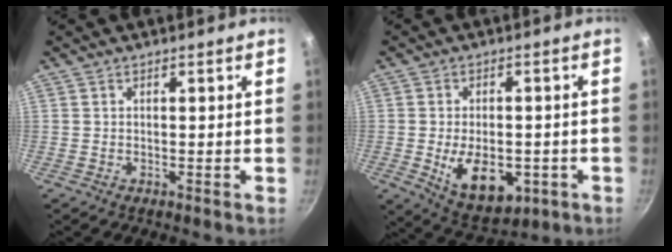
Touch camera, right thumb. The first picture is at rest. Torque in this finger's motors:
{"motor_torque": [-0.20, 0.93, -0.01, 0.11, 0.33]}